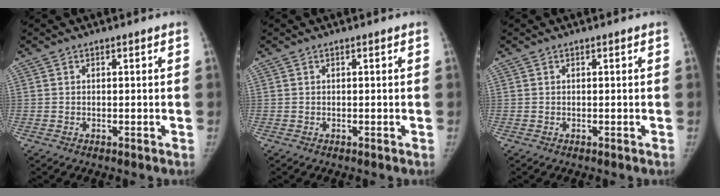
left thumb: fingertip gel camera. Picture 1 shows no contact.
{"total": 0.0}
{"total": 0.0}